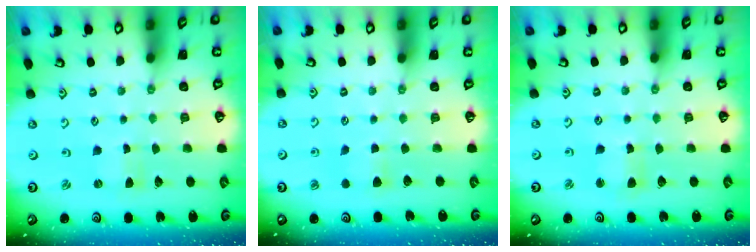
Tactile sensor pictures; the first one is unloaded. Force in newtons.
{"total": 4.5, "press": 4.5, "slide": 0.7}
{"total": 3.8, "press": 3.7, "slide": 0.4}